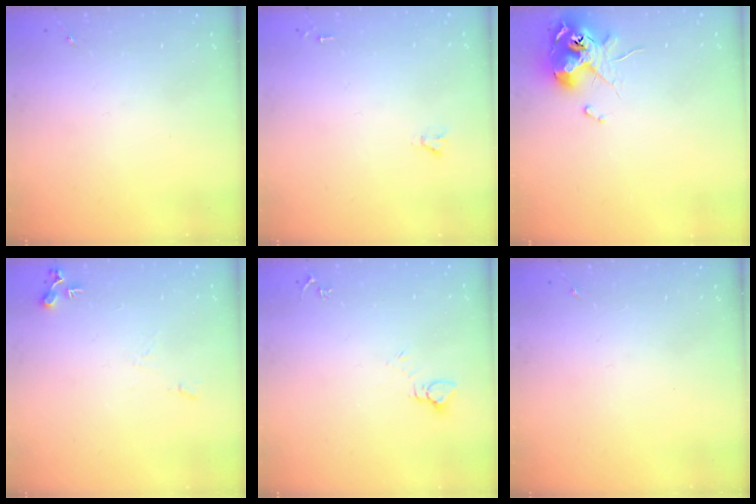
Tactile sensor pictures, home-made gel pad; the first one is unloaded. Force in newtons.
{"total": 1.6, "press": 1.6, "slide": 0.1}
{"total": 11.9, "press": 11.8, "slide": 1.2}
{"total": 6.8, "press": 6.8, "slide": 0.9}
{"total": 4.0, "press": 4.0, "slide": 0.4}
{"total": 0.0}